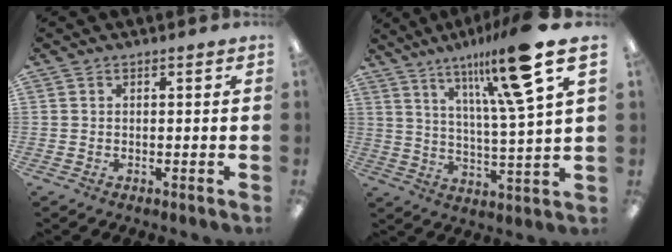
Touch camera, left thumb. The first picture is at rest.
{"total": 17.3, "force": [11.0, 1.8, 13.3], "torque": [-0.216, -0.052, 0.161]}